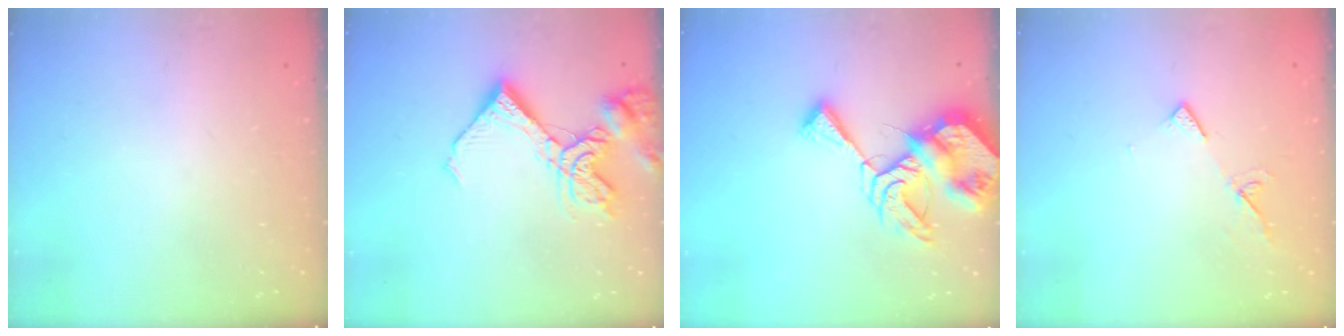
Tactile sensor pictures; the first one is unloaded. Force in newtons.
{"total": 12.3, "press": 12.2, "slide": 1.7}
{"total": 11.4, "press": 11.3, "slide": 1.4}
{"total": 5.8, "press": 5.8, "slide": 0.6}